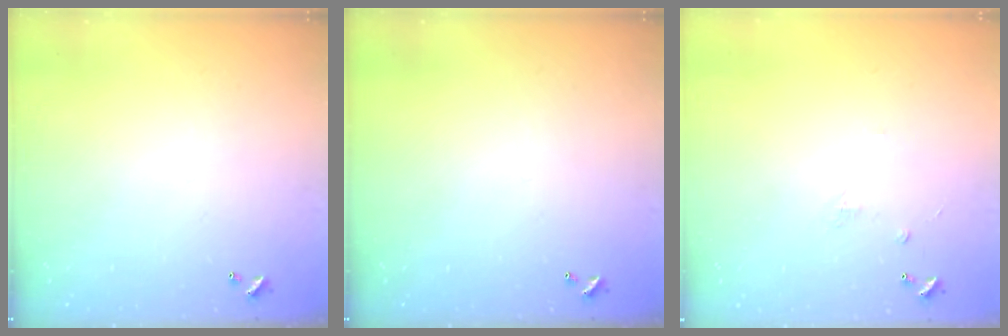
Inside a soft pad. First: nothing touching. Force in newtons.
{"total": 0.0}
{"total": 1.2, "press": 1.1, "slide": 0.6}